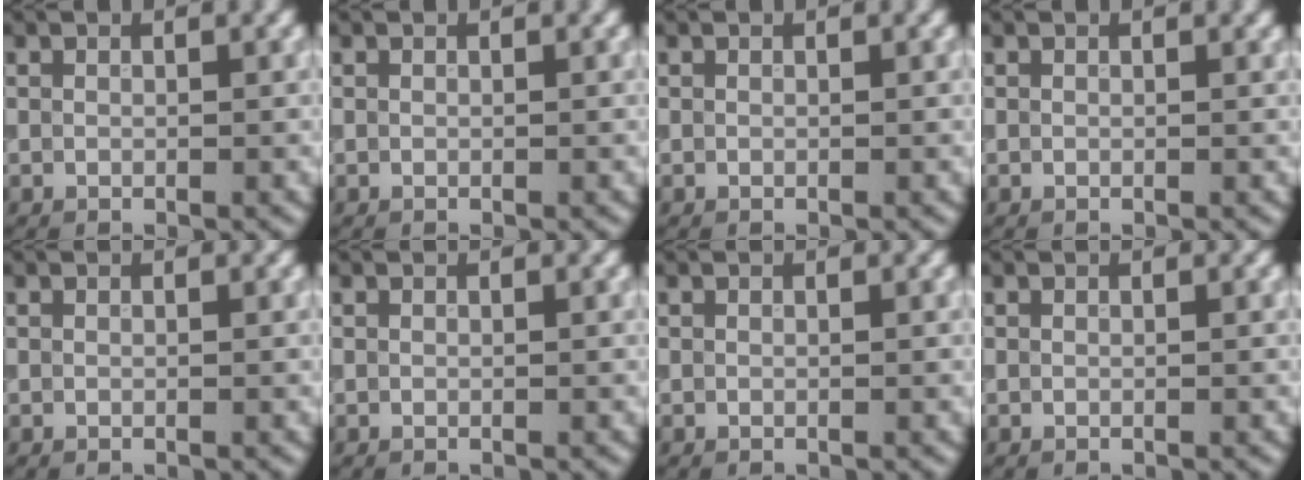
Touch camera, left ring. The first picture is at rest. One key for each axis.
{"total": 0.0}
{"total": 0.0}
{"total": 0.0}
{"total": 0.0}
{"total": 0.0}
{"total": 0.0}
{"total": 0.0}